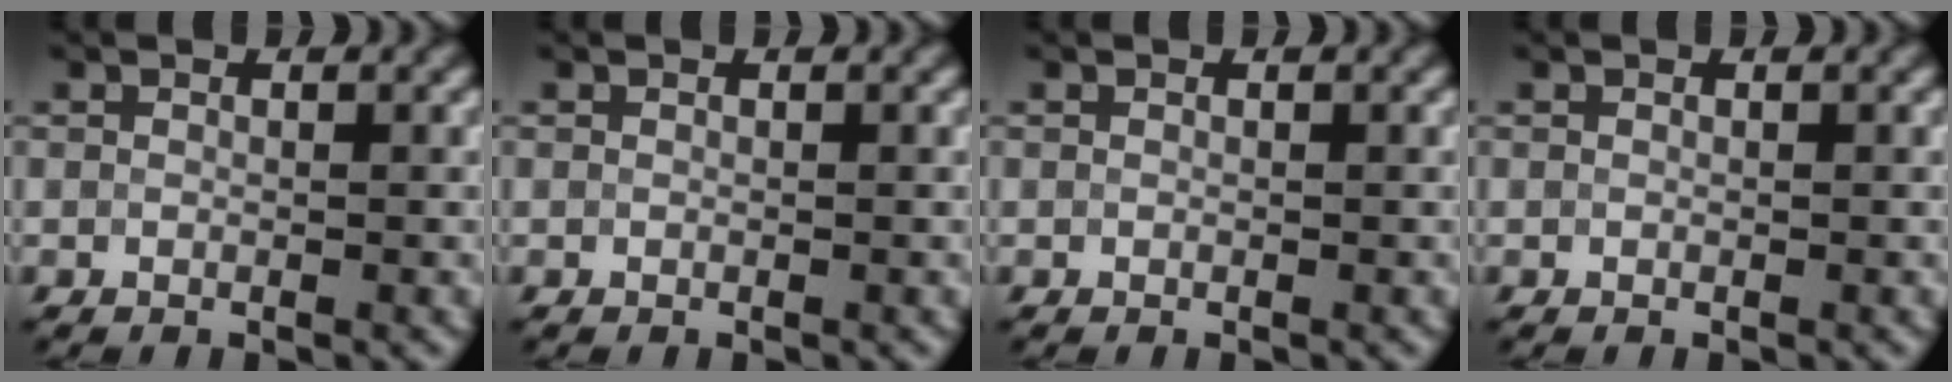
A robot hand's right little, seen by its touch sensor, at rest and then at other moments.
{"total": 0.0}
{"total": 0.0}
{"total": 0.0}